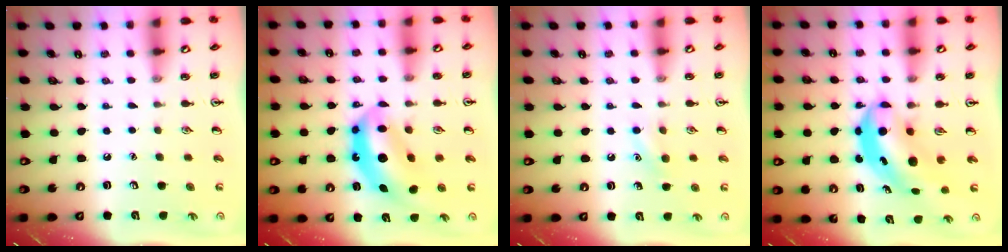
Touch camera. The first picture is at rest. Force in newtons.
{"total": 11.5, "press": 10.9, "slide": 3.5}
{"total": 6.9, "press": 6.6, "slide": 2.1}
{"total": 6.6, "press": 6.5, "slide": 1.5}